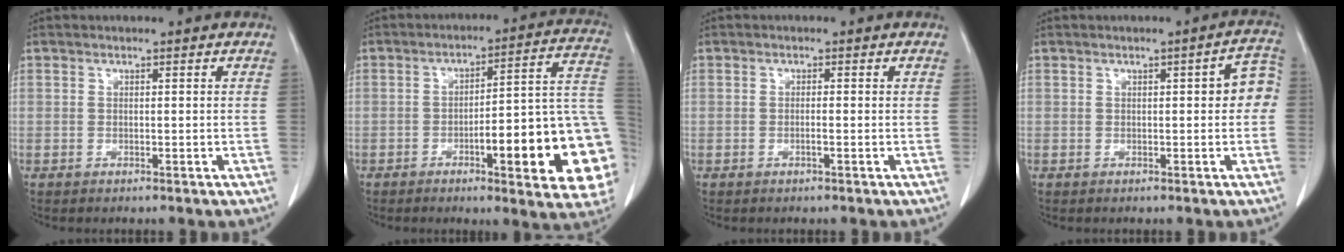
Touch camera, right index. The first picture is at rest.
{"total": 19.5, "force": [-5.2, 2.7, 18.6], "torque": [-0.145, 0.028, -0.059]}
{"total": 0.9, "force": [-0.4, -0.1, 0.8], "torque": [-0.015, 0.001, -0.006]}
{"total": 4.2, "force": [0.3, 1.3, 4.0], "torque": [-0.036, 0.019, -0.003]}